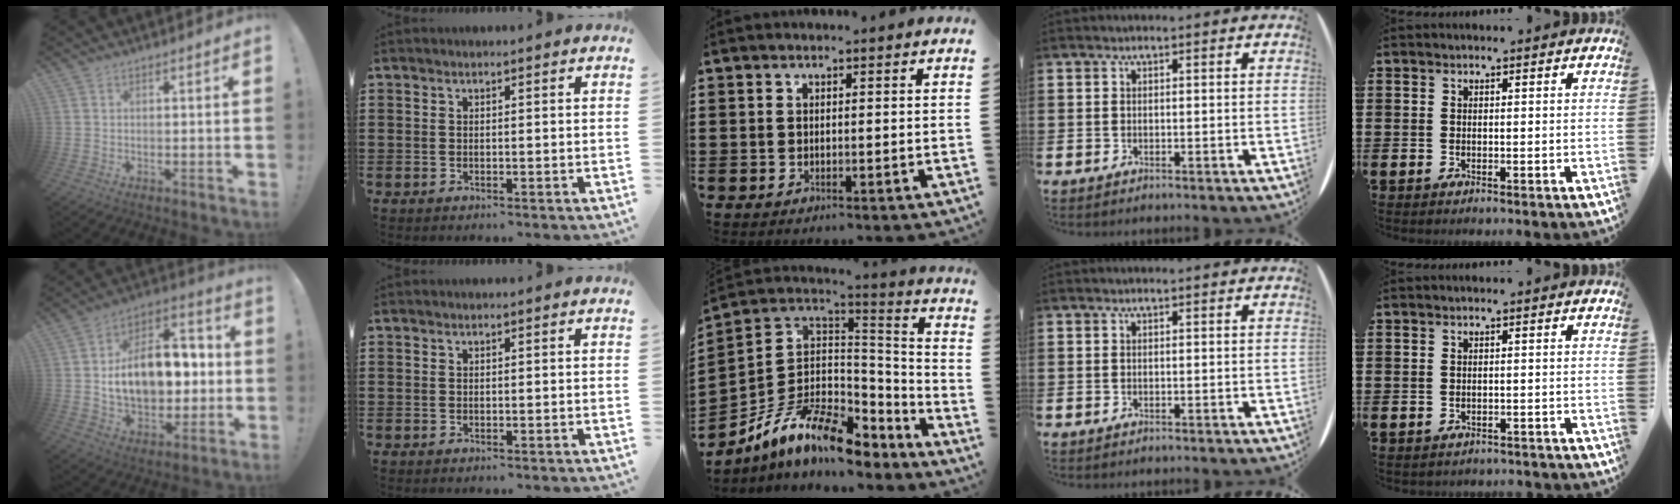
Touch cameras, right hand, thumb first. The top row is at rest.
{"thumb": {"total": 17.9, "force": [-0.3, 12.1, 13.2], "torque": [-0.217, 0.014, 0.003]}, "middle": {"total": 11.0, "force": [-7.3, 4.3, 7.0], "torque": [-0.154, 0.006, -0.146]}, "little": {"total": 0.6, "force": [-0.5, 0.1, 0.0], "torque": [-0.002, -0.002, -0.011]}}